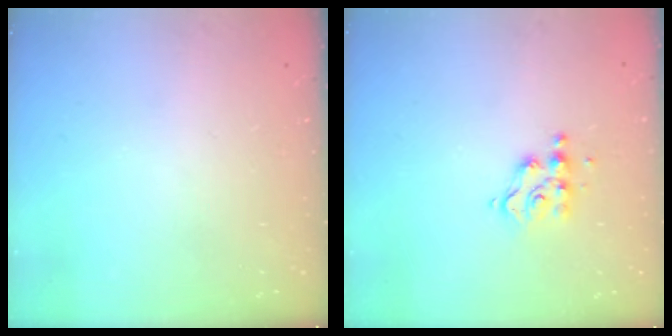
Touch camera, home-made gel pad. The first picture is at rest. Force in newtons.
{"total": 6.8, "press": 6.7, "slide": 0.6}